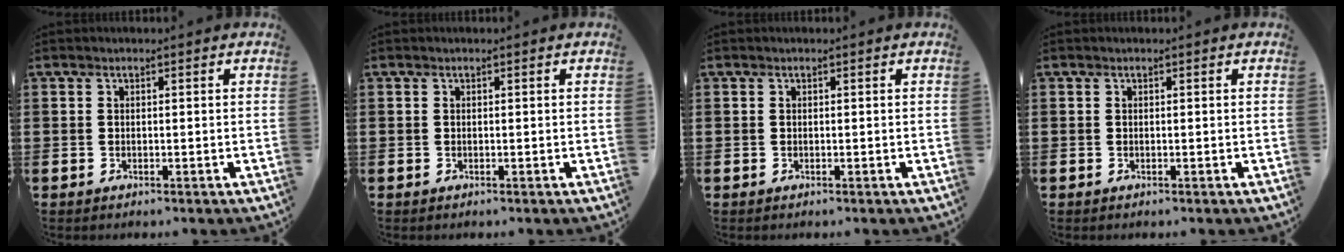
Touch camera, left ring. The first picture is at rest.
{"total": 0.0}
{"total": 0.0}
{"total": 0.0}